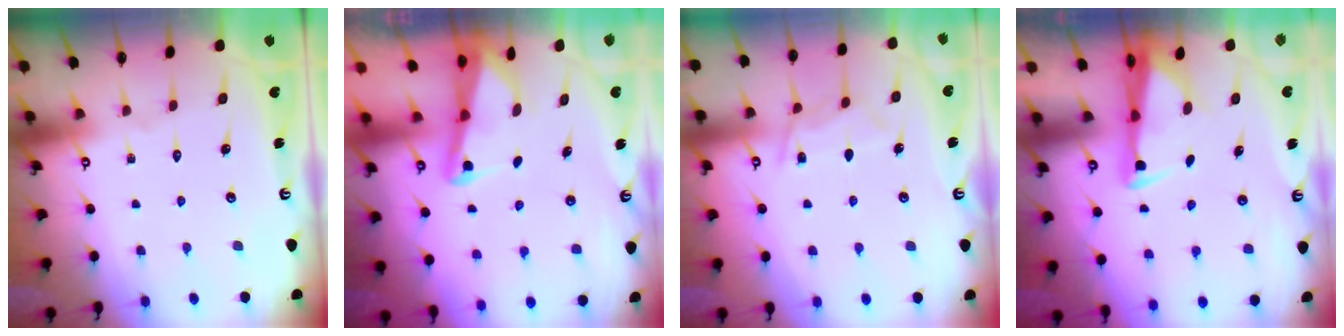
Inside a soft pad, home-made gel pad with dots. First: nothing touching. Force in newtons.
{"total": 2.7, "press": 2.6, "slide": 0.7}
{"total": 7.3, "press": 7.2, "slide": 0.8}
{"total": 2.8, "press": 2.6, "slide": 1.0}